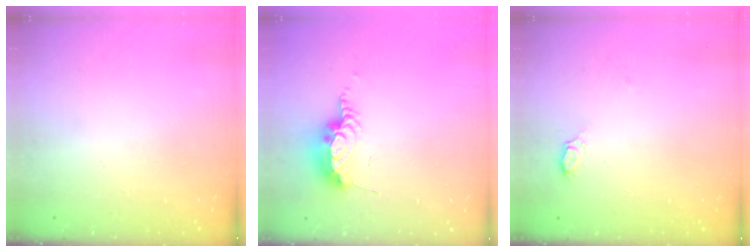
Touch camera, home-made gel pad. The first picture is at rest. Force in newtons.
{"total": 7.9, "press": 7.7, "slide": 1.8}
{"total": 2.6, "press": 2.6, "slide": 0.2}